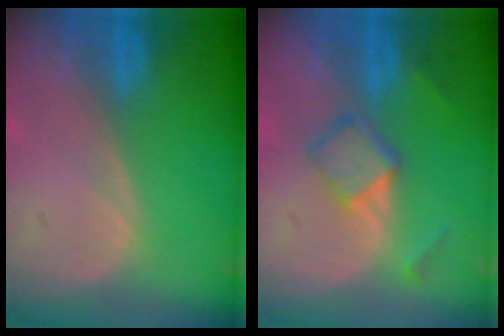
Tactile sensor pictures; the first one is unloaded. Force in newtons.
{"total": 4.8, "press": 4.6, "slide": 1.6}